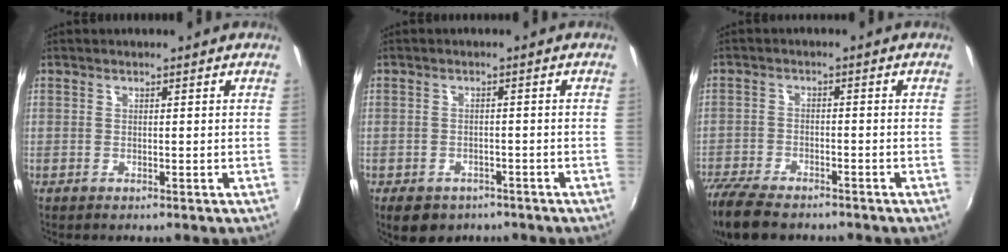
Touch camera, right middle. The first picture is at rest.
{"total": 6.0, "force": [-4.0, 3.8, 2.3], "torque": [-0.052, -0.012, -0.054]}
{"total": 11.8, "force": [-9.8, 3.9, 5.4], "torque": [-0.142, -0.034, -0.177]}